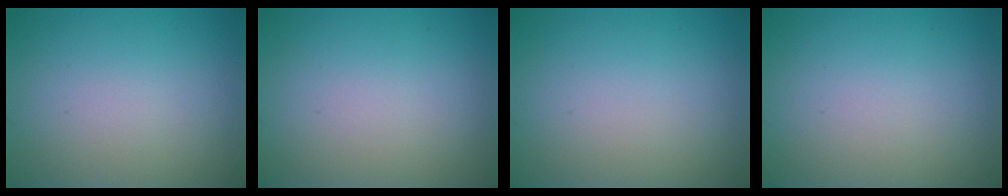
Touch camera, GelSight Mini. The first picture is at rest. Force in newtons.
{"total": 0.0}
{"total": 0.0}
{"total": 0.0}